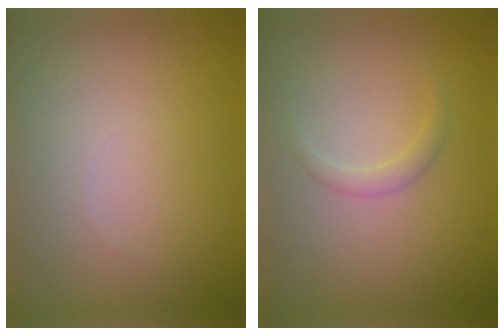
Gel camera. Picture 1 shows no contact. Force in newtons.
{"total": 1.1, "press": 1.1, "slide": 0.0}